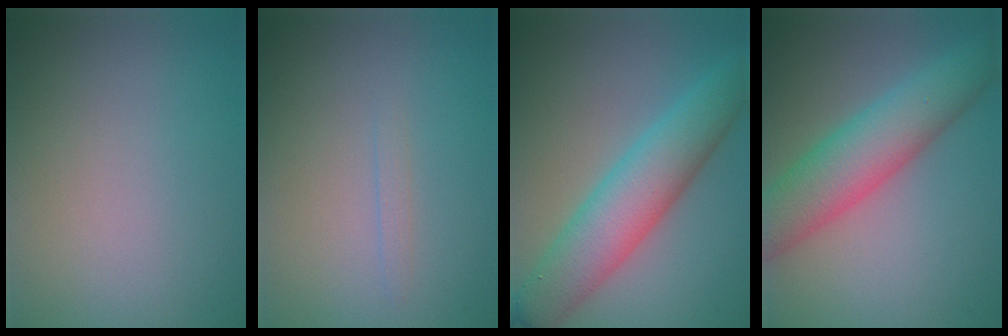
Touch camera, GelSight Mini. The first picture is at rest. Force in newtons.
{"total": 0.6, "press": 0.6, "slide": 0.1}
{"total": 6.9, "press": 6.9, "slide": 0.0}
{"total": 6.8, "press": 6.8, "slide": 0.3}